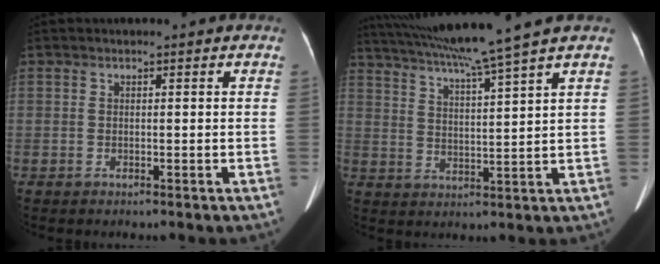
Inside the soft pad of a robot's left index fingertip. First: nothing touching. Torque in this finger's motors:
{"motor_torque": [0.87, -1.28, 0.11, 0.12]}